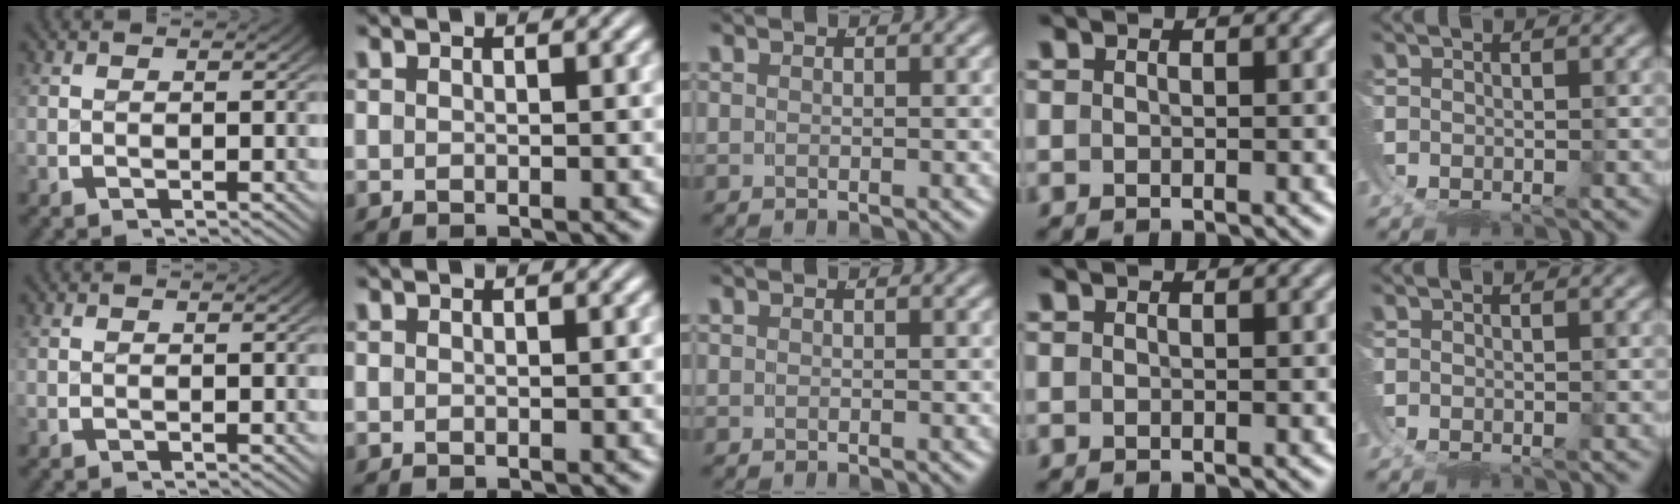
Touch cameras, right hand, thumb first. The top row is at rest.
{}